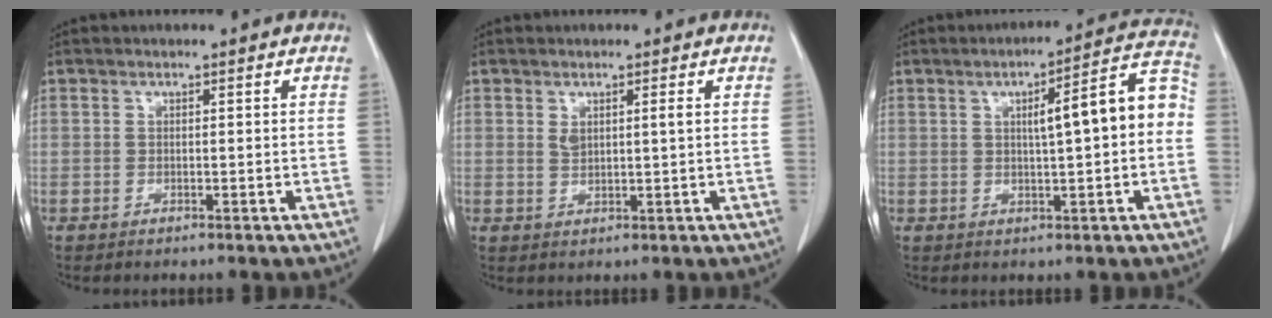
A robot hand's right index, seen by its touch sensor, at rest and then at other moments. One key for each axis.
{"total": 1.9, "fx": 0.7, "fy": 0.3, "fz": 1.8, "tx": -0.036, "ty": 0.000, "tz": 0.017}
{"total": 10.0, "fx": 0.5, "fy": 1.4, "fz": 9.9, "tx": -0.132, "ty": 0.033, "tz": 0.005}